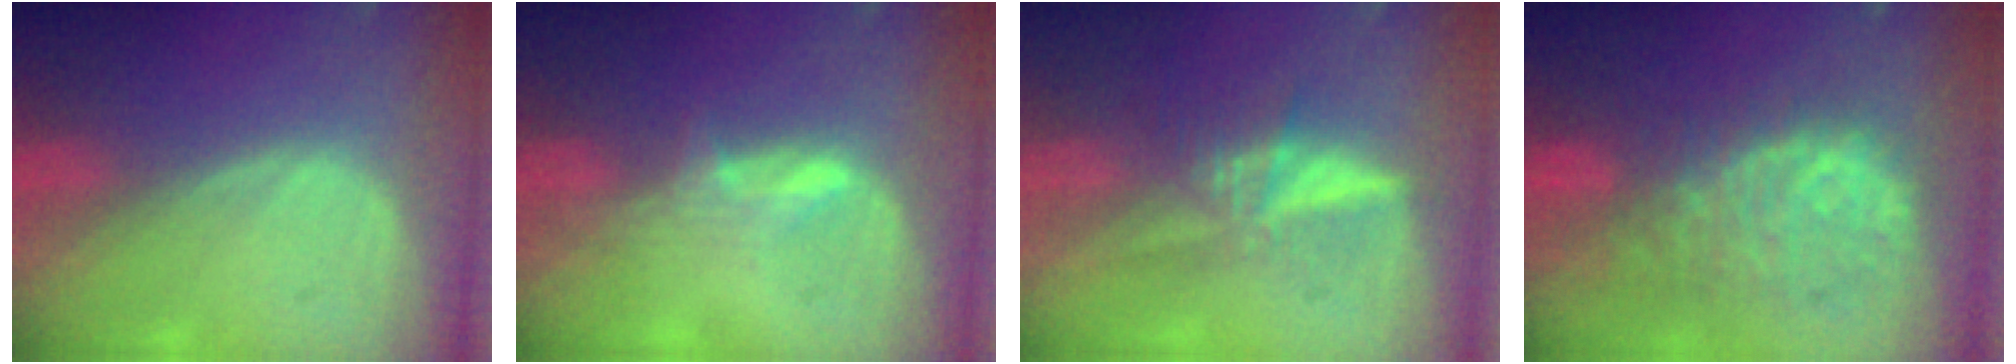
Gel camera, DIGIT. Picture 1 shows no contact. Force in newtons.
{"total": 2.8, "press": 2.8, "slide": 0.4}
{"total": 5.2, "press": 5.1, "slide": 1.0}
{"total": 11.0, "press": 9.6, "slide": 5.4}